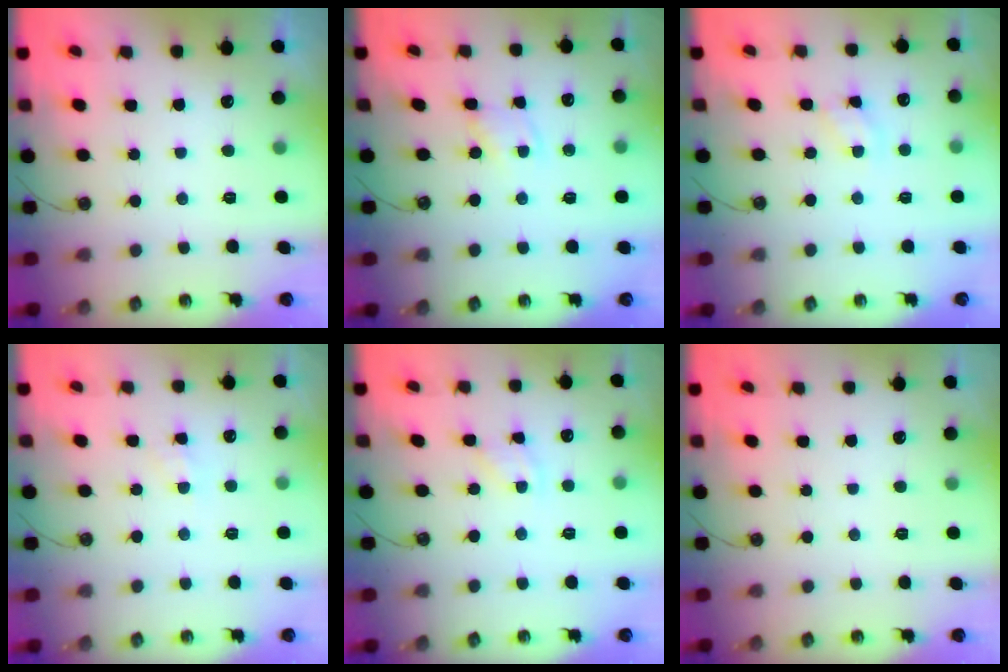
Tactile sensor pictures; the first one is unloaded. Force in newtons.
{"total": 1.9, "press": 1.9, "slide": 0.2}
{"total": 3.4, "press": 3.3, "slide": 0.4}
{"total": 5.0, "press": 4.9, "slide": 0.7}
{"total": 2.9, "press": 2.9, "slide": 0.3}
{"total": 0.0}